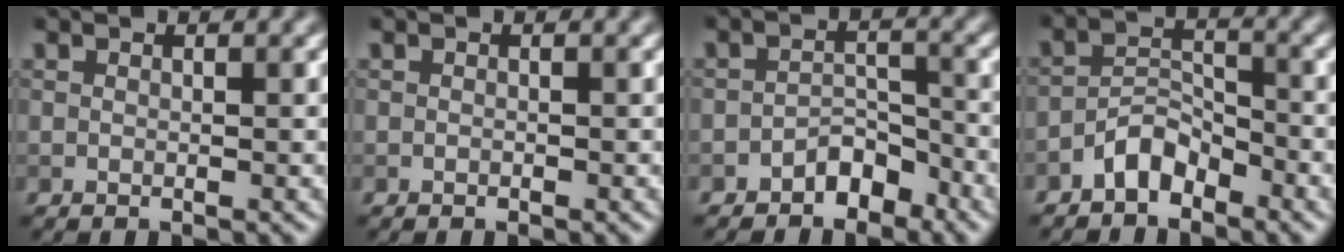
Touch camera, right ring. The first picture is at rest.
{"total": 0.0}
{"total": 2.7, "force": [-2.0, 1.4, 1.1], "torque": [-0.011, 0.014, -0.035]}
{"total": 3.0, "force": [-2.3, 1.3, 1.3], "torque": [-0.018, 0.014, -0.049]}